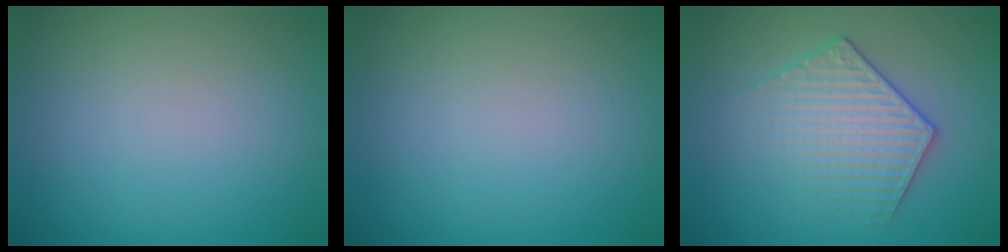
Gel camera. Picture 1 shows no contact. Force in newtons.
{"total": 0.0}
{"total": 3.4, "press": 3.2, "slide": 1.2}